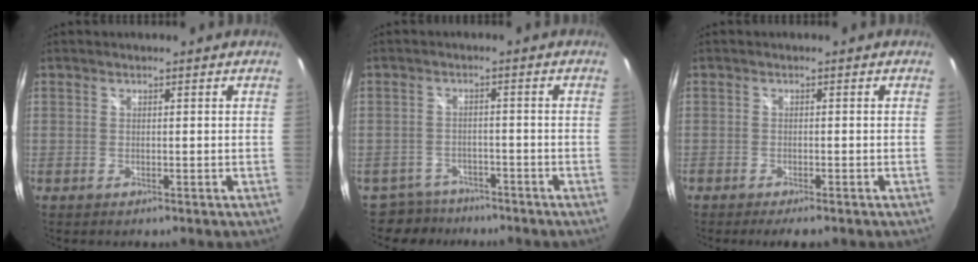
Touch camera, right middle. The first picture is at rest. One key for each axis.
{"total": 6.1, "fx": -5.1, "fy": 3.3, "fz": 0.2, "tx": -0.019, "ty": 0.008, "tz": -0.084}
{"total": 3.0, "fx": -2.5, "fy": 0.5, "fz": 1.7, "tx": -0.039, "ty": -0.014, "tz": -0.040}